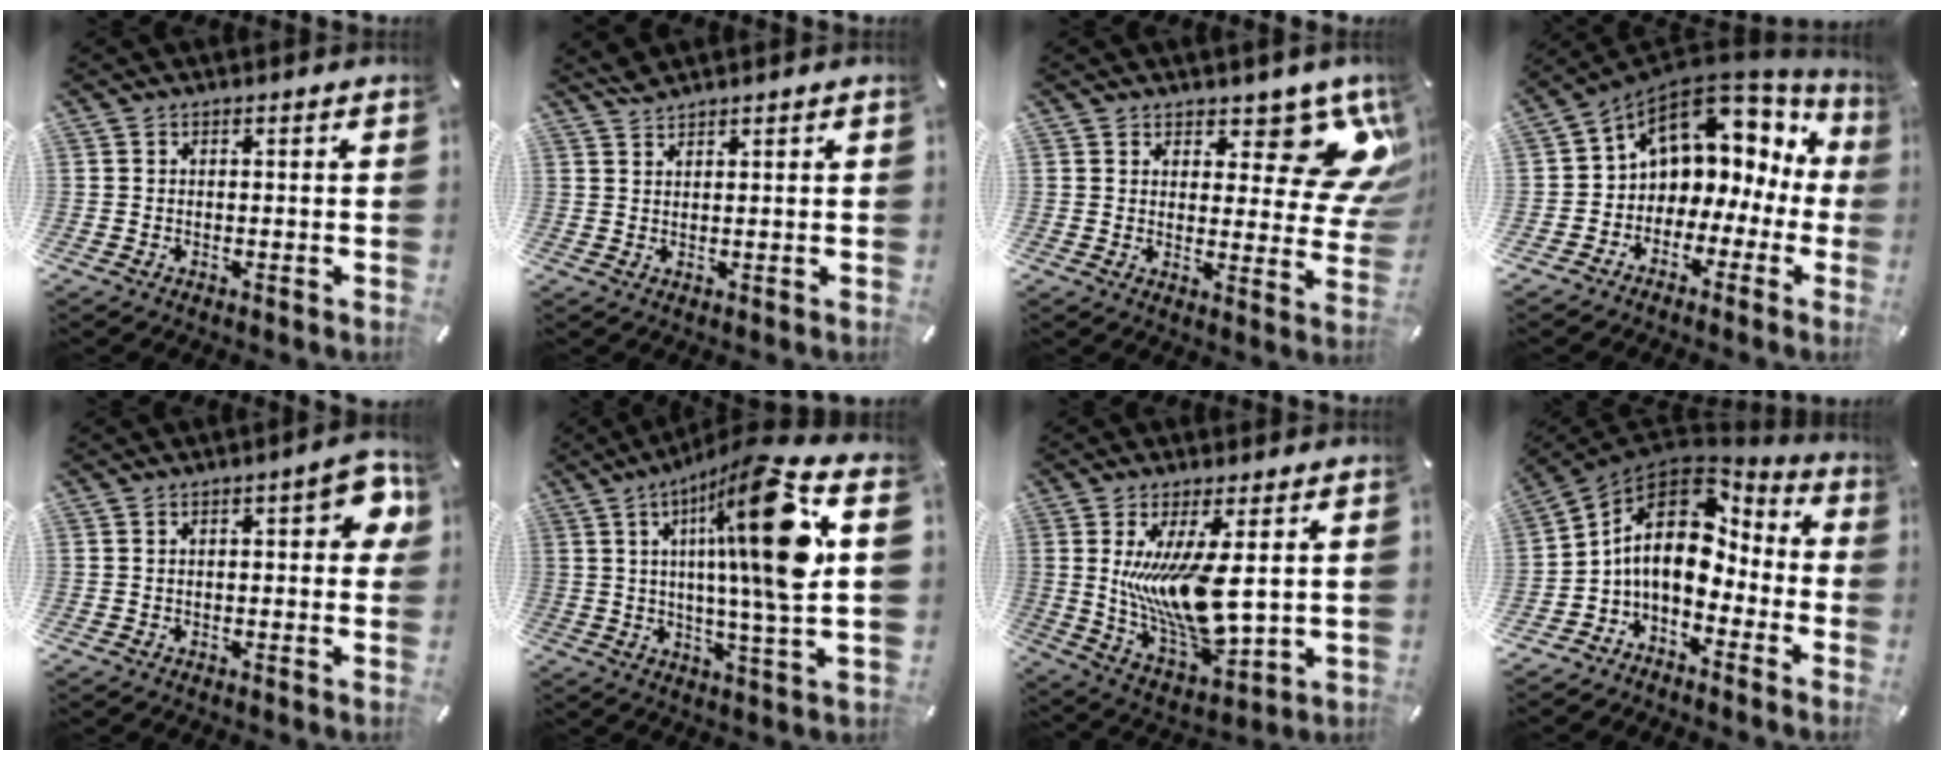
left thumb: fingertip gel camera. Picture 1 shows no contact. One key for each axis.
{"total": 1.7, "fx": 1.7, "fy": 0.0, "fz": 0.2, "tx": -0.007, "ty": -0.003, "tz": 0.033}
{"total": 12.5, "fx": 9.2, "fy": 5.2, "fz": 6.7, "tx": -0.069, "ty": -0.082, "tz": 0.159}
{"total": 8.7, "fx": 4.3, "fy": 6.8, "fz": 3.3, "tx": -0.063, "ty": -0.046, "tz": 0.074}
{"total": 8.0, "fx": 1.7, "fy": 3.3, "fz": 7.1, "tx": -0.092, "ty": -0.002, "tz": 0.023}
{"total": 22.1, "fx": 7.2, "fy": 2.3, "fz": 20.8, "tx": -0.333, "ty": -0.037, "tz": 0.089}
{"total": 15.1, "fx": 3.6, "fy": 5.0, "fz": 13.8, "tx": -0.296, "ty": -0.041, "tz": 0.055}
{"total": 13.0, "fx": 0.0, "fy": 9.7, "fz": 8.7, "tx": -0.170, "ty": 0.002, "tz": -0.002}